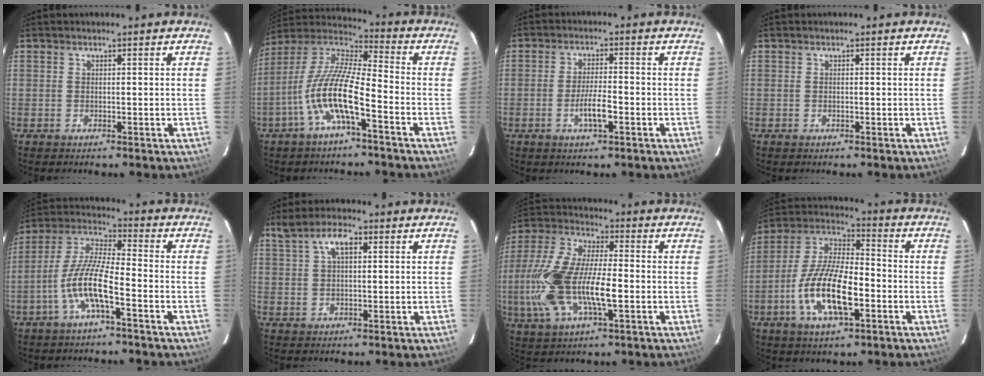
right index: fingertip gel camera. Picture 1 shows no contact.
{"total": 13.0, "force": [-5.3, 2.3, 11.7], "torque": [-0.230, 0.004, -0.107]}
{"total": 4.8, "force": [-2.2, 0.8, 4.2], "torque": [-0.084, -0.002, -0.037]}
{"total": 0.0}
{"total": 10.1, "force": [-4.3, 1.5, 9.0], "torque": [-0.196, 0.008, -0.085]}
{"total": 4.9, "force": [2.2, 2.0, 3.9], "torque": [-0.069, 0.013, 0.041]}
{"total": 18.5, "force": [-3.3, 6.9, 16.9], "torque": [-0.357, -0.001, -0.066]}
{"total": 15.8, "force": [-5.1, 5.7, 13.8], "torque": [-0.284, -0.004, -0.098]}